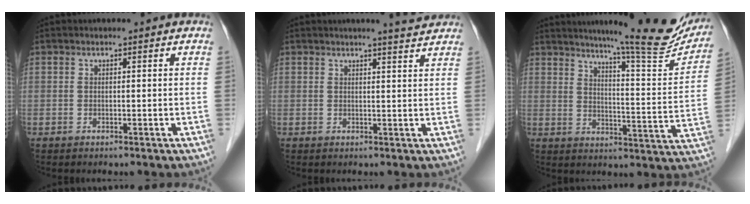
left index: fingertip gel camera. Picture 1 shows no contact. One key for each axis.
{"total": 3.8, "fx": 3.6, "fy": -0.2, "fz": 1.4, "tx": -0.026, "ty": 0.000, "tz": 0.038}
{"total": 18.9, "fx": 16.6, "fy": 0.7, "fz": 9.0, "tx": -0.119, "ty": -0.053, "tz": 0.206}